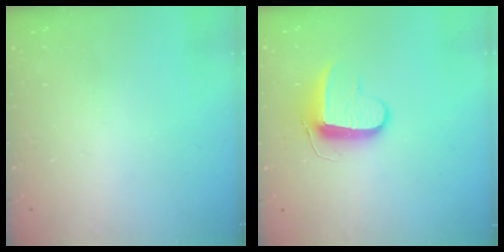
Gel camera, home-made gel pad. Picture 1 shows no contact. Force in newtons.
{"total": 9.4, "press": 9.4, "slide": 0.5}